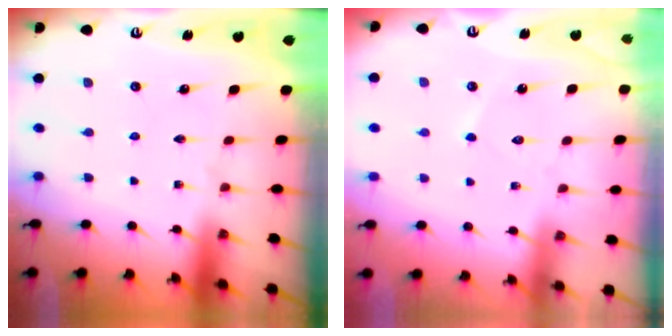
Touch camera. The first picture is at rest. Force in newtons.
{"total": 2.8, "press": 2.8, "slide": 0.2}